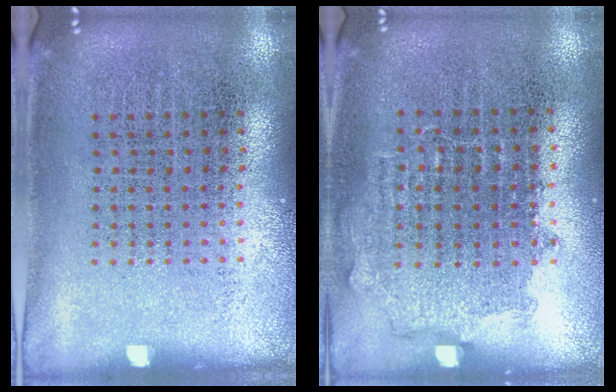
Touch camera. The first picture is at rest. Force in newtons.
{"total": 0.9, "press": 0.8, "slide": 0.4}